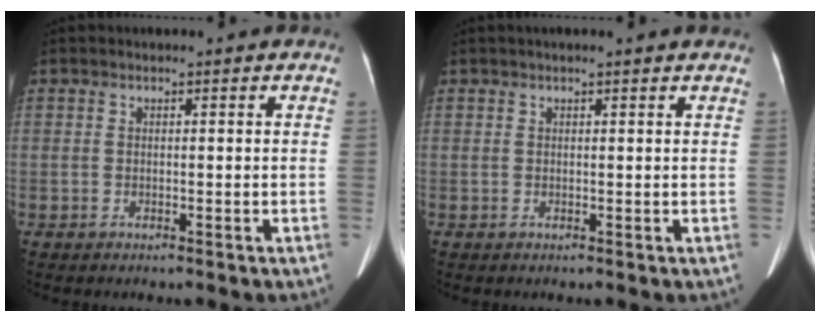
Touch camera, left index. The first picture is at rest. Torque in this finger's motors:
{"motor_torque": [-0.28, -0.23, -0.08, -0.01]}